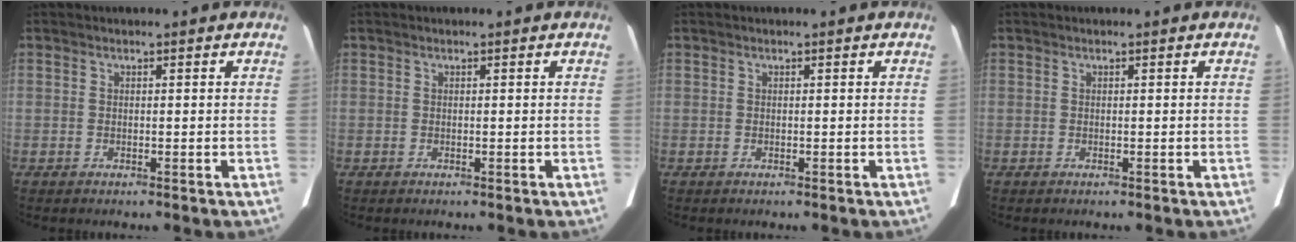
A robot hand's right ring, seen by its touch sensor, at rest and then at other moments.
{"total": 0.0}
{"total": 0.0}
{"total": 0.0}